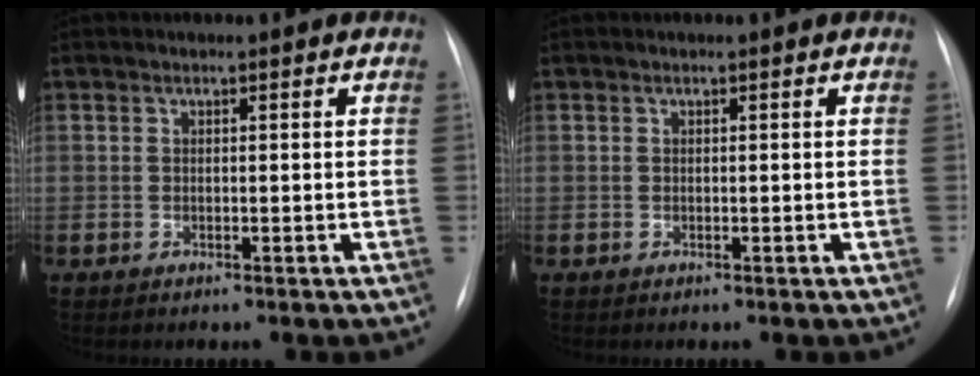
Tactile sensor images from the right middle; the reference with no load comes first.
{"total": 0.0}